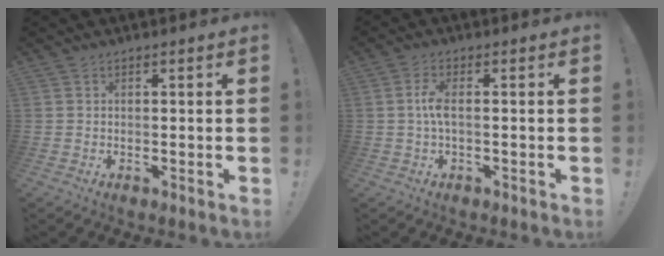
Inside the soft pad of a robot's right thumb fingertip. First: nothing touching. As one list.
[{"total": 4.4, "force": [-0.1, 1.2, 4.2], "torque": [-0.085, 0.001, -0.005]}]